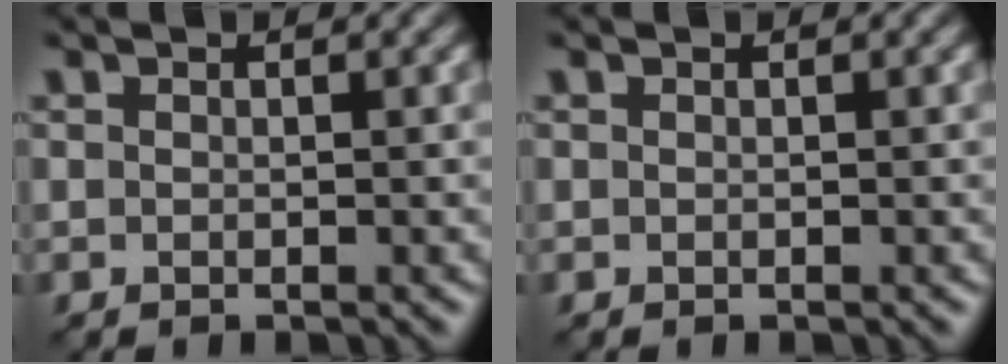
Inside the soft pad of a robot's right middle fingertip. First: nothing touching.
{"total": 0.0}